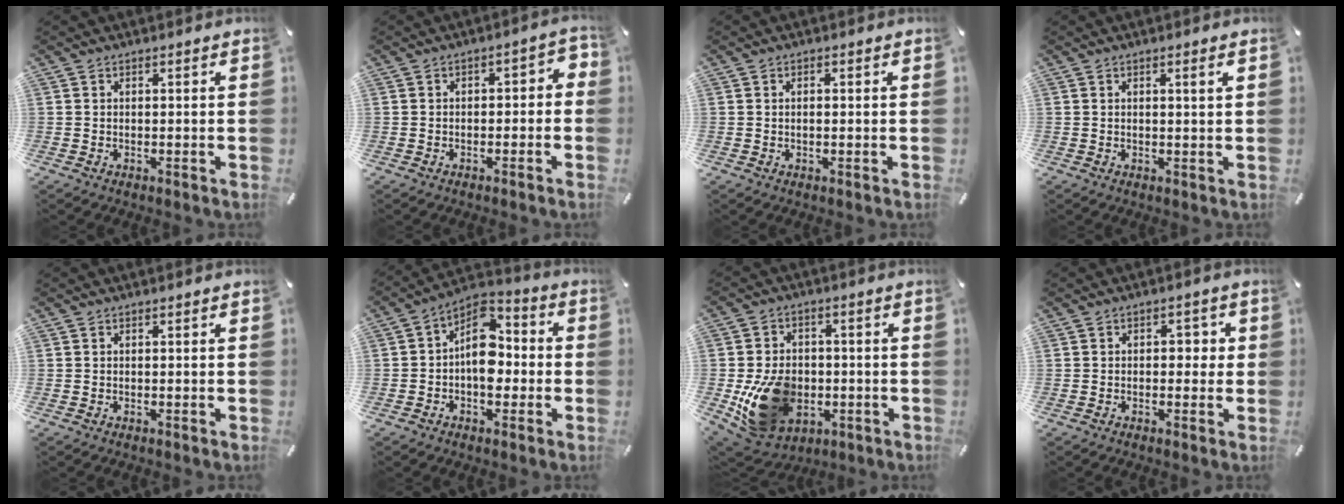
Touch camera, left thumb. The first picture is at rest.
{"total": 3.2, "force": [-2.0, 1.7, 1.9], "torque": [-0.032, 0.018, -0.039]}
{"total": 0.9, "force": [0.0, 0.3, 0.9], "torque": [-0.017, 0.001, 0.000]}
{"total": 2.0, "force": [0.7, 0.2, 1.9], "torque": [-0.029, -0.003, 0.008]}
{"total": 0.0}
{"total": 10.4, "force": [-0.9, 7.4, 7.3], "torque": [-0.113, -0.003, -0.020]}
{"total": 15.8, "force": [-3.2, 12.3, 9.3], "torque": [-0.185, 0.010, -0.049]}
{"total": 3.1, "force": [-0.2, 2.1, 2.3], "torque": [-0.020, 0.003, -0.014]}